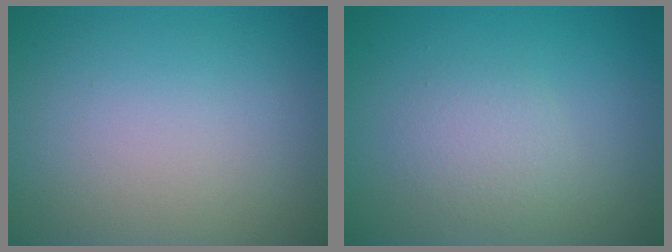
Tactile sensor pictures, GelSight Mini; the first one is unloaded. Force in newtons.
{"total": 2.0, "press": 2.0, "slide": 0.2}